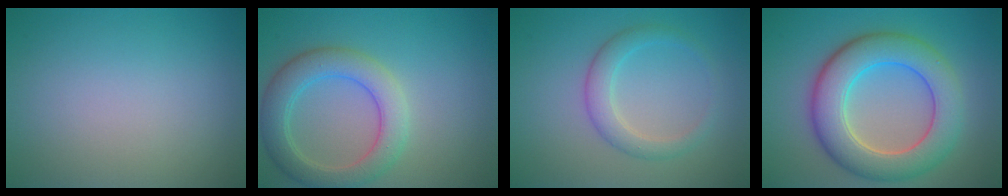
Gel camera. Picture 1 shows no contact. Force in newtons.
{"total": 5.0, "press": 5.0, "slide": 0.5}
{"total": 2.7, "press": 2.7, "slide": 0.1}
{"total": 8.2, "press": 8.2, "slide": 0.3}